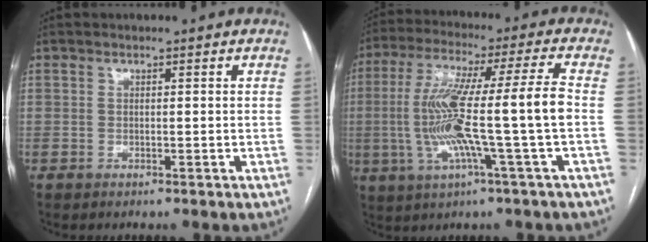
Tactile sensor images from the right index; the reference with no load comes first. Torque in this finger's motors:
{"motor_torque": [1.91, -0.23, 0.53, 0.21]}